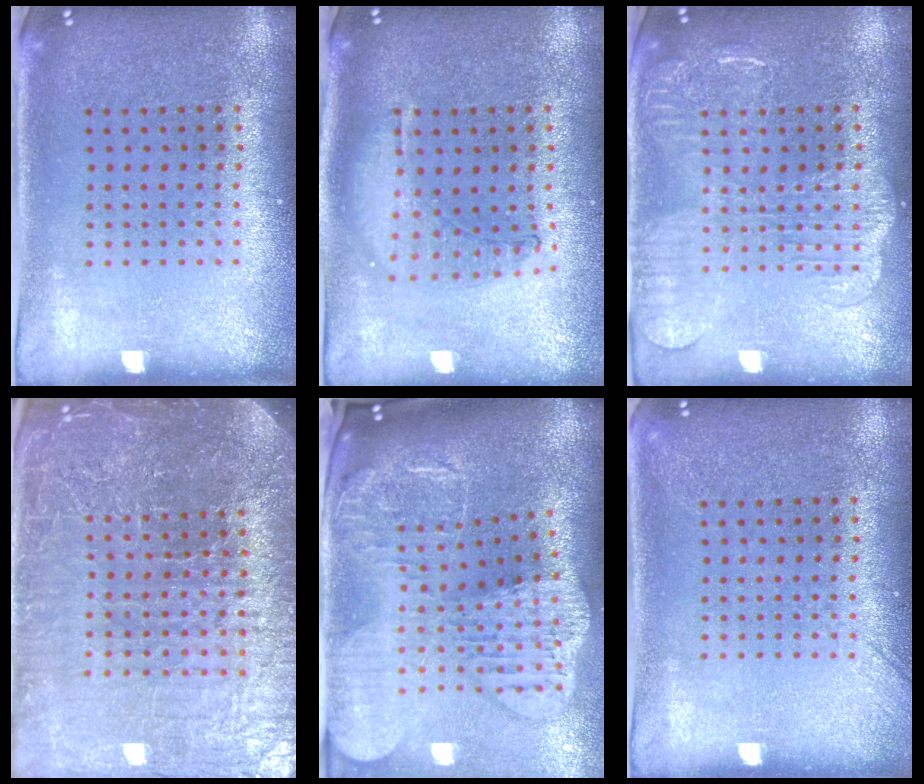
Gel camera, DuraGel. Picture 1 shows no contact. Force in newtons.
{"total": 1.0, "press": 0.9, "slide": 0.3}
{"total": 2.0, "press": 2.0, "slide": 0.4}
{"total": 6.2, "press": 5.5, "slide": 2.8}
{"total": 4.0, "press": 3.1, "slide": 2.6}
{"total": 1.2, "press": 1.2, "slide": 0.2}